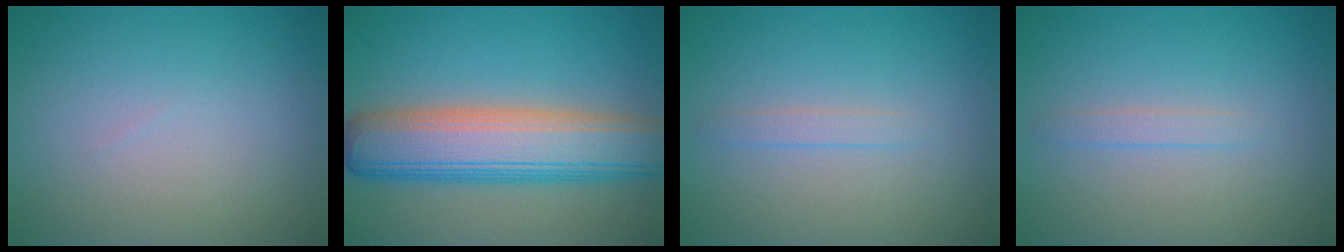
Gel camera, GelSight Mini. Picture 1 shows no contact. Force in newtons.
{"total": 9.4, "press": 9.4, "slide": 0.3}
{"total": 1.1, "press": 1.0, "slide": 0.1}
{"total": 1.1, "press": 1.0, "slide": 0.1}